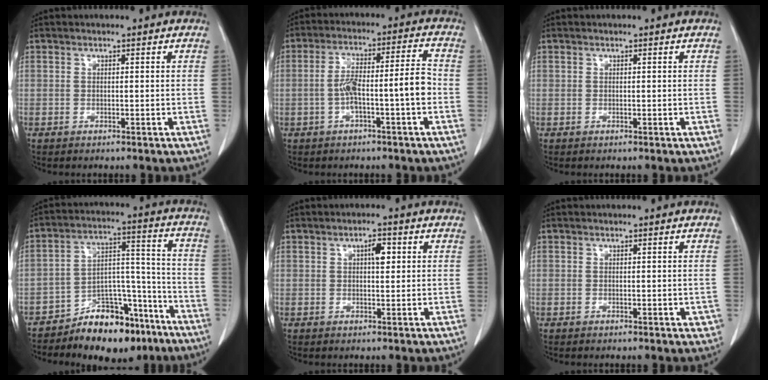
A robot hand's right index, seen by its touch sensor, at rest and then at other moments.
{"total": 8.6, "force": [-2.1, 0.5, 8.3], "torque": [-0.149, 0.027, -0.035]}
{"total": 0.0}
{"total": 13.0, "force": [-9.8, 5.9, 6.2], "torque": [-0.078, 0.052, -0.156]}
{"total": 2.6, "force": [0.8, 0.9, 2.3], "torque": [-0.038, 0.002, 0.012]}
{"total": 1.6, "force": [-0.2, 0.7, 1.4], "torque": [-0.013, -0.002, 0.002]}